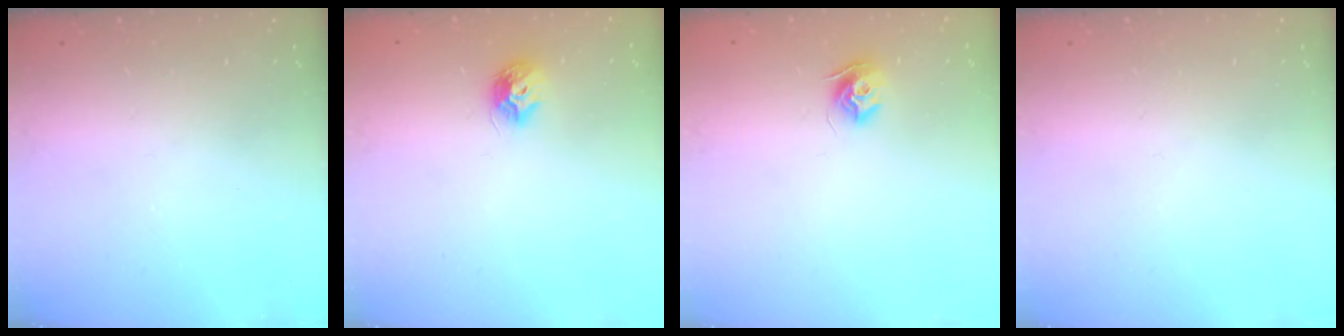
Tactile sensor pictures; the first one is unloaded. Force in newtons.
{"total": 8.0, "press": 8.0, "slide": 0.5}
{"total": 8.1, "press": 8.1, "slide": 0.1}
{"total": 0.0}